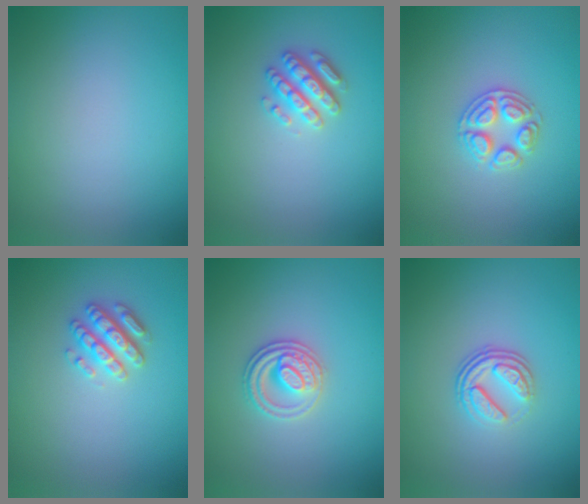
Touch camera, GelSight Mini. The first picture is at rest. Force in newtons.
{"total": 2.8, "press": 2.7, "slide": 0.6}
{"total": 2.6, "press": 2.5, "slide": 0.5}
{"total": 2.8, "press": 2.7, "slide": 0.6}
{"total": 2.7, "press": 2.5, "slide": 0.9}
{"total": 3.4, "press": 2.4, "slide": 2.5}